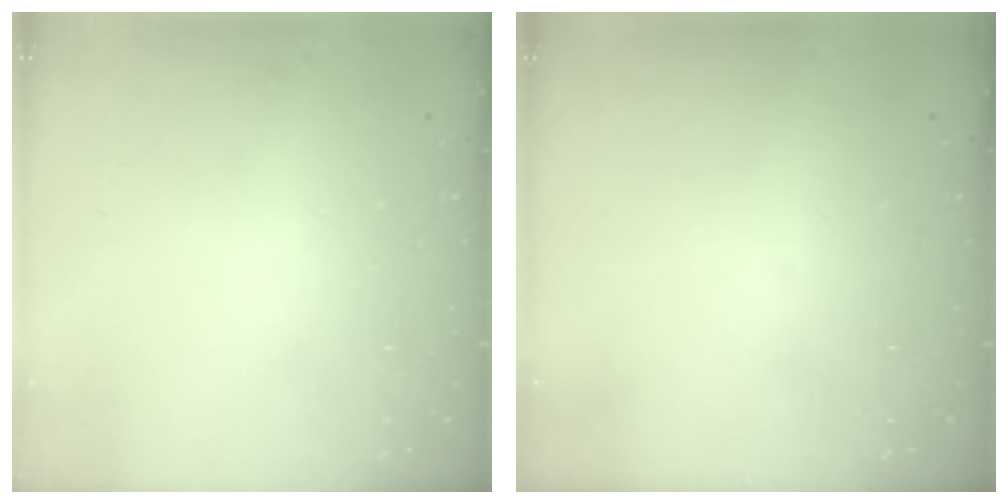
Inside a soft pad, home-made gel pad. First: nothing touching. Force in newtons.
{"total": 0.0}